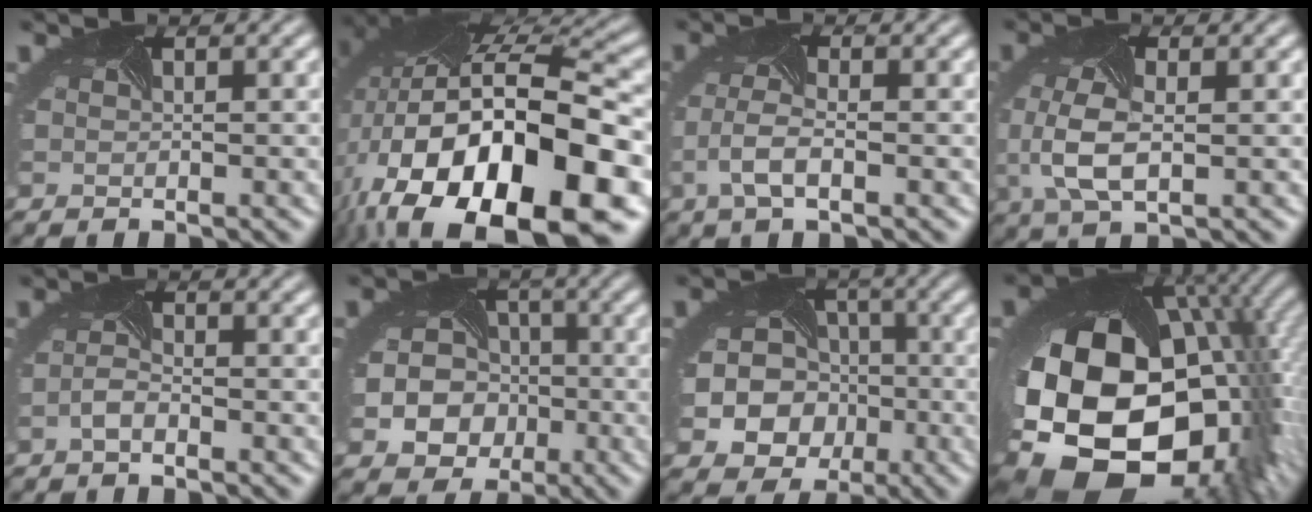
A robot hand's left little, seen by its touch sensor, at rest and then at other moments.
{"total": 19.0, "force": [-5.8, 9.5, 15.4], "torque": [-0.251, -0.051, -0.064]}
{"total": 2.7, "force": [-1.4, 0.7, 2.2], "torque": [-0.067, -0.003, -0.021]}
{"total": 4.5, "force": [-1.0, 2.3, 3.8], "torque": [-0.103, -0.006, -0.011]}
{"total": 1.6, "force": [-1.5, 0.1, 0.5], "torque": [-0.023, -0.002, -0.024]}
{"total": 8.1, "force": [-2.4, 7.0, 3.2], "torque": [-0.056, -0.019, -0.043]}
{"total": 12.2, "force": [-3.6, 10.8, 4.5], "torque": [-0.103, -0.024, -0.070]}
{"total": 21.1, "force": [-3.2, 14.1, 15.4], "torque": [-0.299, -0.080, -0.013]}